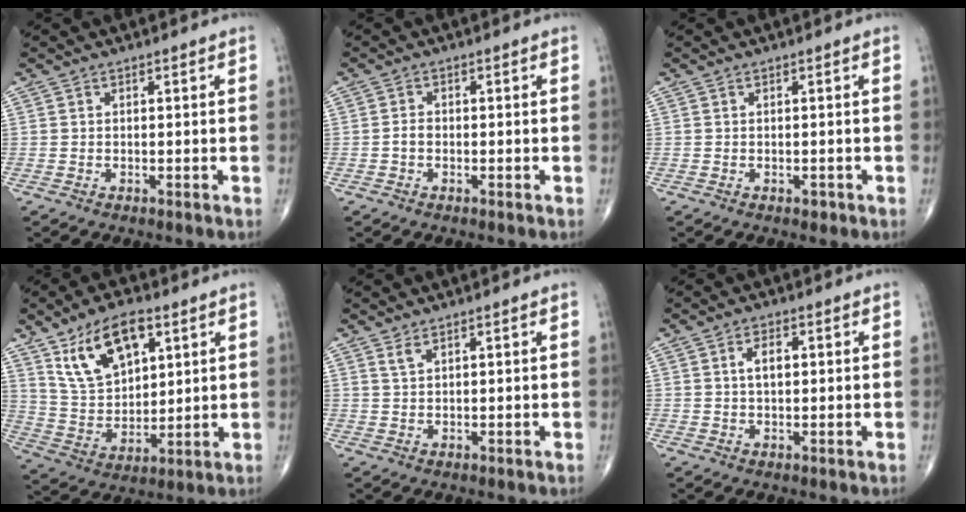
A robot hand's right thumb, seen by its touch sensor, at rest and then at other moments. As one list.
[{"total": 1.5, "force": [-0.5, 1.0, 0.9], "torque": [-0.014, 0.005, -0.012]}, {"total": 0.9, "force": [-0.4, 0.5, 0.6], "torque": [-0.006, -0.001, -0.004]}, {"total": 14.5, "force": [7.3, 7.7, 9.9], "torque": [-0.154, -0.023, 0.147]}, {"total": 1.5, "force": [1.1, 0.4, 0.9], "torque": [-0.018, -0.002, 0.025]}, {"total": 3.4, "force": [0.7, 1.8, 2.8], "torque": [-0.047, 0.003, 0.010]}]